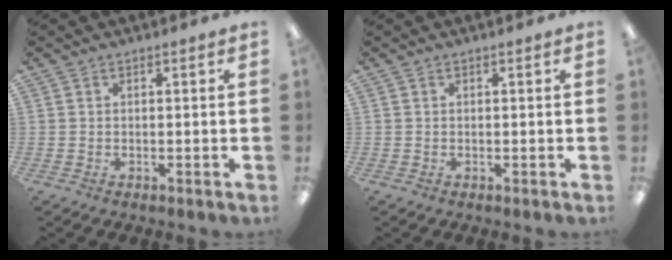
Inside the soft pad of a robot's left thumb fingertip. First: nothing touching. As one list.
[{"total": 0.0}]